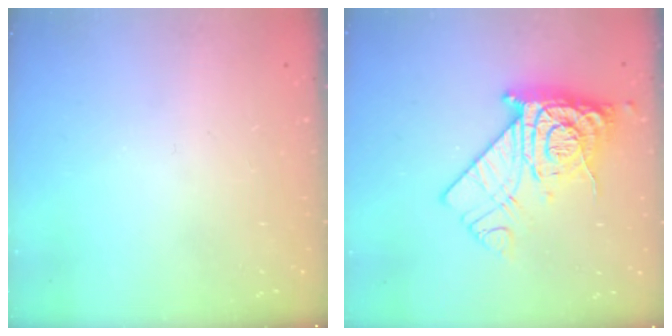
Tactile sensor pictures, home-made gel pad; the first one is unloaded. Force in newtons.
{"total": 12.2, "press": 12.1, "slide": 1.4}